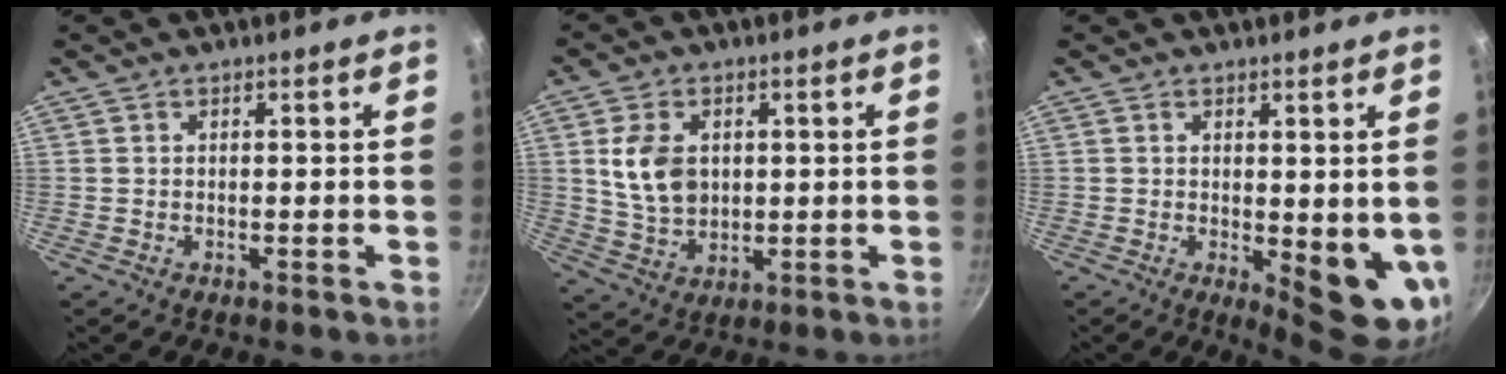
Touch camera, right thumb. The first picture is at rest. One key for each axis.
{"total": 9.2, "fx": 1.6, "fy": 6.6, "fz": 6.2, "tx": -0.101, "ty": -0.010, "tz": 0.035}
{"total": 8.6, "fx": 0.1, "fy": 3.3, "fz": 7.9, "tx": -0.092, "ty": -0.016, "tz": 0.008}